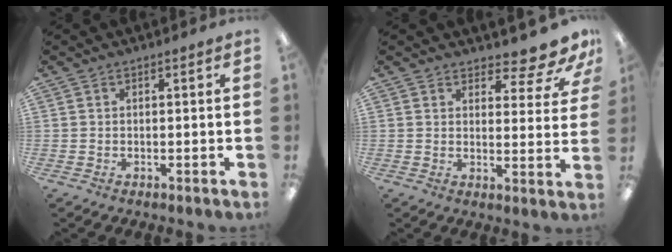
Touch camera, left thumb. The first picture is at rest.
{"total": 8.1, "force": [6.7, 2.3, 3.9], "torque": [-0.038, -0.052, 0.115]}